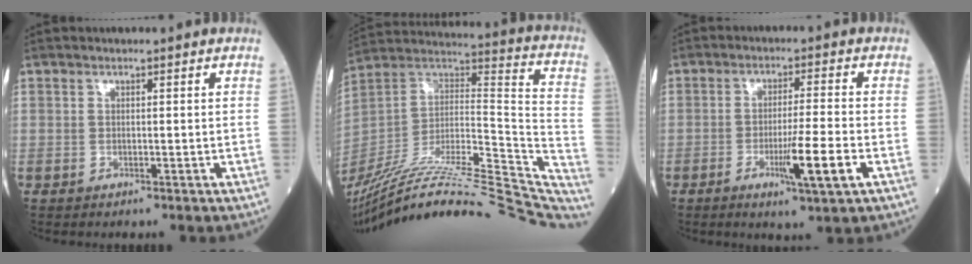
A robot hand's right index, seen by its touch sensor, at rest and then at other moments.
{"total": 41.1, "force": [-35.1, 5.1, 20.8], "torque": [-0.282, -0.056, -0.507]}
{"total": 7.5, "force": [-2.7, -0.5, 7.0], "torque": [-0.115, -0.015, -0.047]}